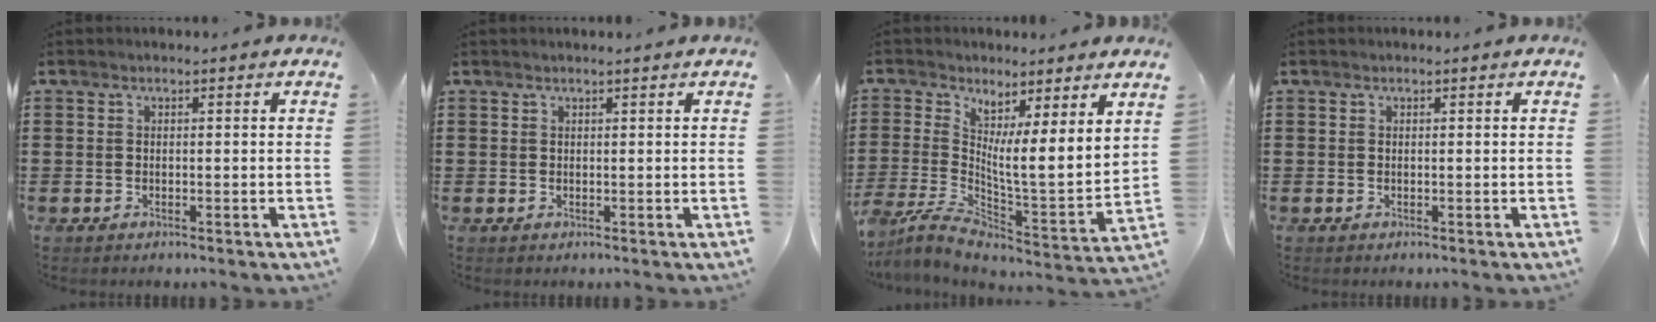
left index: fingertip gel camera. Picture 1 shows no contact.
{"total": 0.7, "force": [0.6, -0.1, 0.3], "torque": [-0.006, -0.002, 0.012]}
{"total": 4.5, "force": [2.8, 0.5, 3.5], "torque": [-0.090, -0.044, 0.043]}
{"total": 0.0}